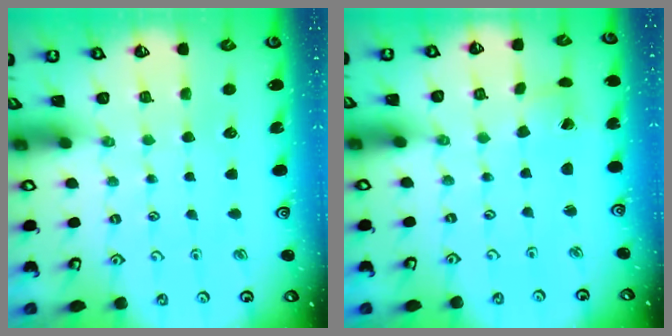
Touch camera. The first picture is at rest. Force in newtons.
{"total": 1.1, "press": 1.1, "slide": 0.0}